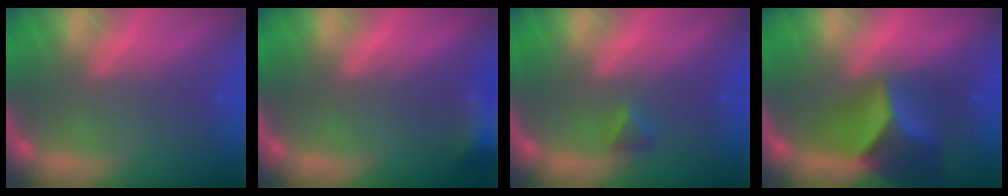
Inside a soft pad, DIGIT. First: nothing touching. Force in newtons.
{"total": 5.5}
{"total": 1.4}
{"total": 7.9}